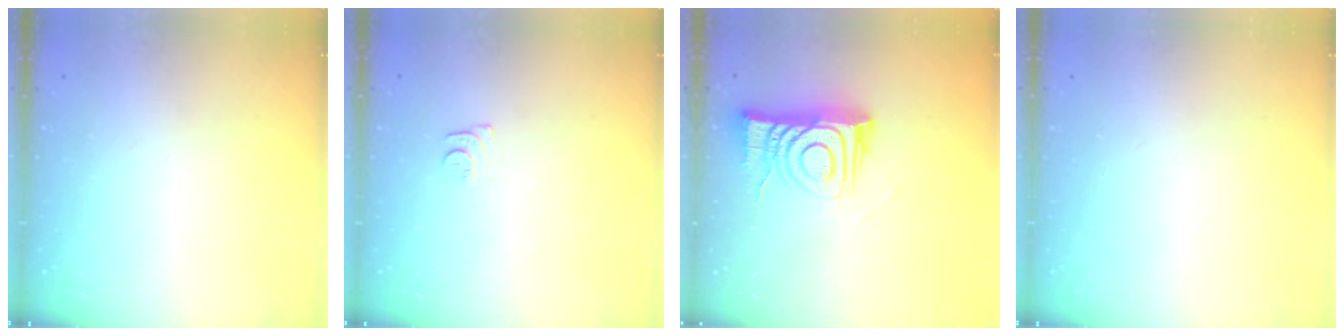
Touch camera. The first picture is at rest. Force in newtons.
{"total": 7.0, "press": 7.0, "slide": 0.7}
{"total": 13.3, "press": 13.2, "slide": 1.1}
{"total": 1.7, "press": 1.6, "slide": 0.1}